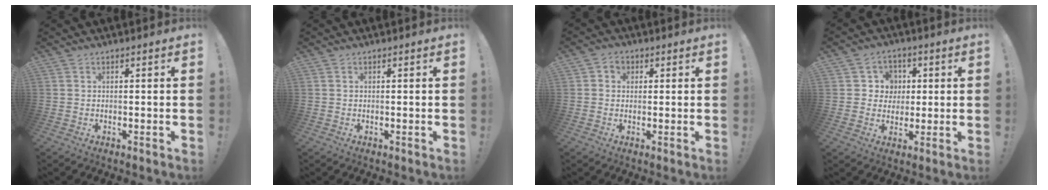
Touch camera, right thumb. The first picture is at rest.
{"total": 0.0}
{"total": 2.8, "force": [0.5, 2.6, 0.9], "torque": [-0.015, 0.001, 0.009]}
{"total": 6.7, "force": [0.7, 6.6, 1.0], "torque": [-0.015, -0.006, 0.016]}